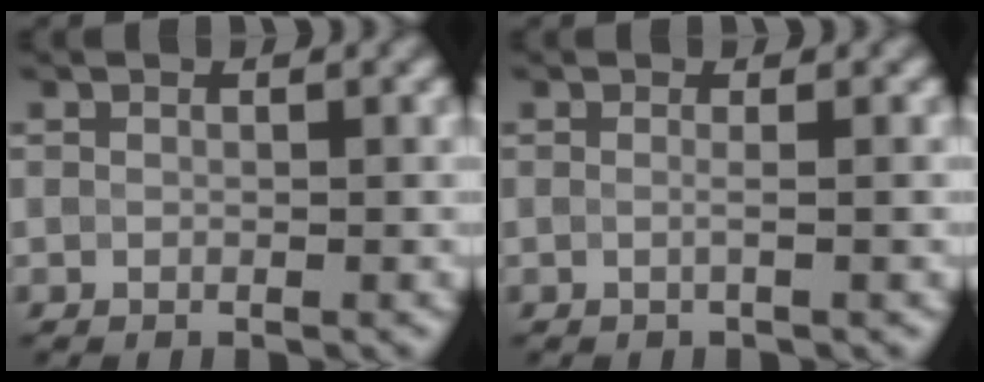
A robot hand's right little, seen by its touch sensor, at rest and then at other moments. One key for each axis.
{"total": 1.1, "fx": 0.0, "fy": 0.4, "fz": 1.0, "tx": -0.014, "ty": -0.007, "tz": -0.010}